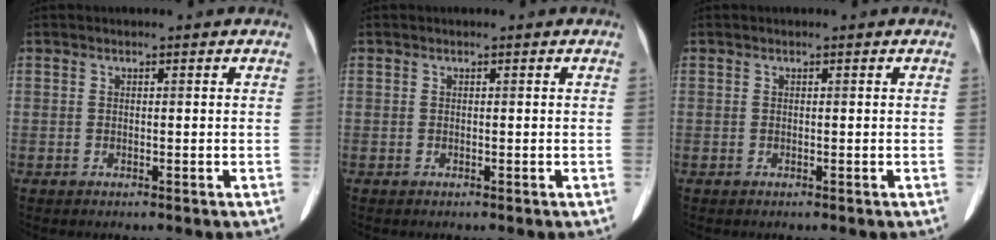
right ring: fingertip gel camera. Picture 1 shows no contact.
{"total": 0.0}
{"total": 0.0}